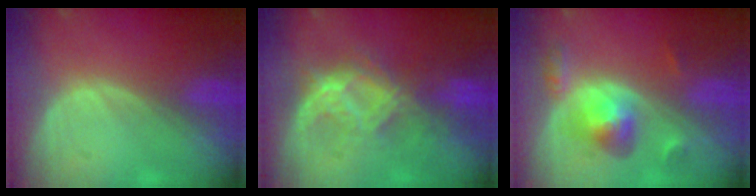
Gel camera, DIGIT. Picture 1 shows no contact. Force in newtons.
{"total": 7.2, "press": 7.2, "slide": 0.8}
{"total": 5.9, "press": 5.6, "slide": 1.8}